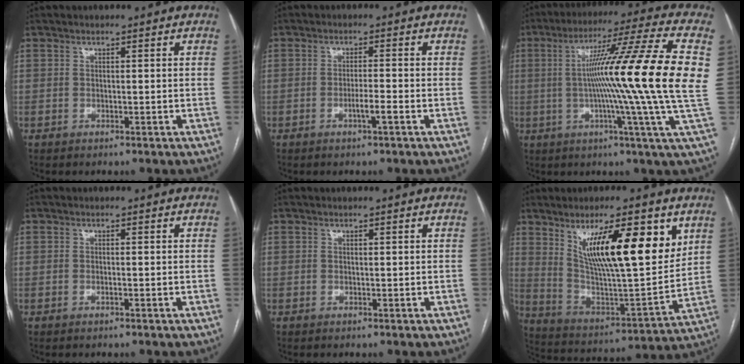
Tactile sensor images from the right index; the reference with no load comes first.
{"total": 2.6, "force": [-1.1, -0.1, 2.3], "torque": [-0.040, -0.001, -0.021]}
{"total": 22.4, "force": [1.2, -2.6, 22.2], "torque": [-0.316, -0.003, -0.005]}
{"total": 0.5, "force": [-0.2, 0.0, 0.5], "torque": [-0.011, 0.000, -0.002]}
{"total": 0.0}
{"total": 19.2, "force": [9.0, 3.0, 16.8], "torque": [-0.267, -0.009, 0.154]}